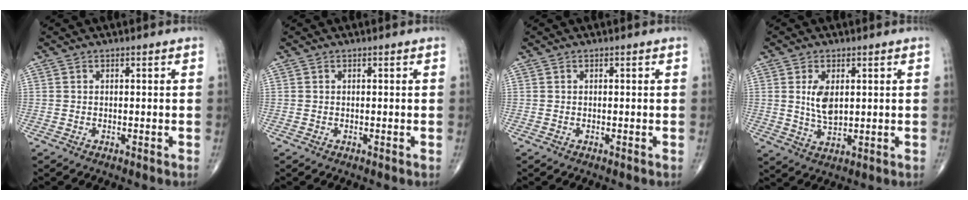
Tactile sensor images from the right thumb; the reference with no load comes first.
{"total": 0.0}
{"total": 0.0}
{"total": 5.8, "force": [1.2, 3.1, 4.8], "torque": [-0.082, -0.012, 0.028]}